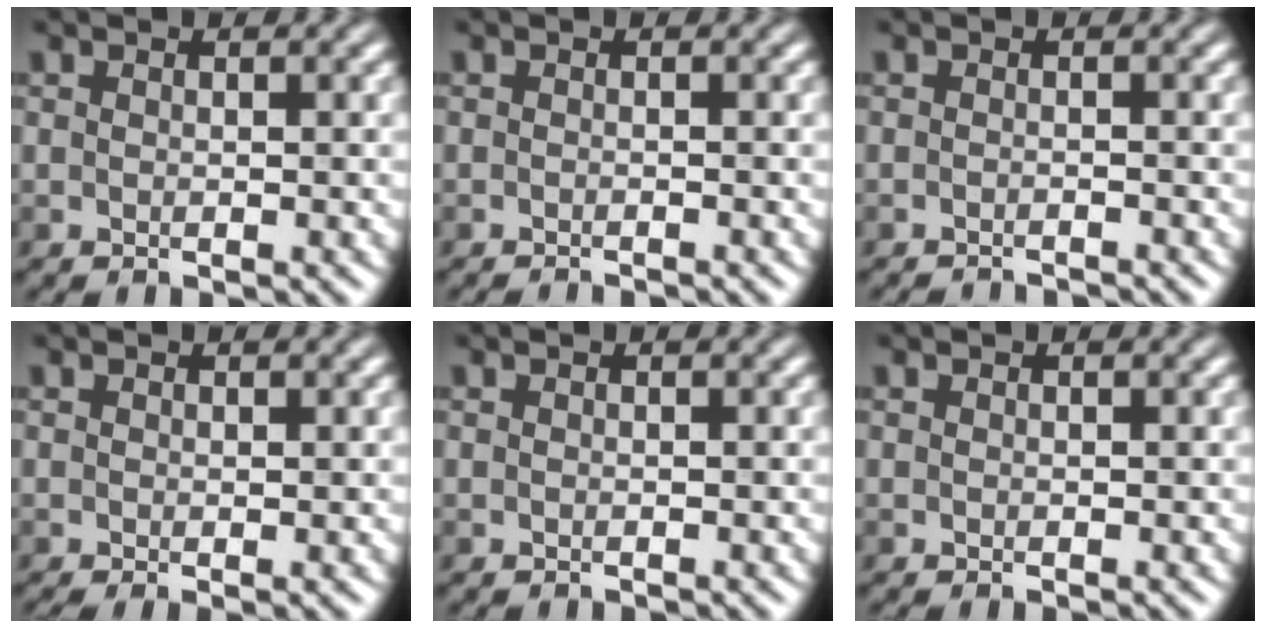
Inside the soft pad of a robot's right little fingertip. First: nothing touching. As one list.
[{"total": 1.9, "force": [-1.7, 0.3, 0.8], "torque": [0.001, 0.000, -0.027]}, {"total": 3.2, "force": [-3.1, 0.3, 0.8], "torque": [-0.007, 0.000, -0.046]}, {"total": 1.2, "force": [-0.2, 0.3, 1.1], "torque": [-0.021, -0.004, -0.003]}, {"total": 0.0}, {"total": 0.0}]